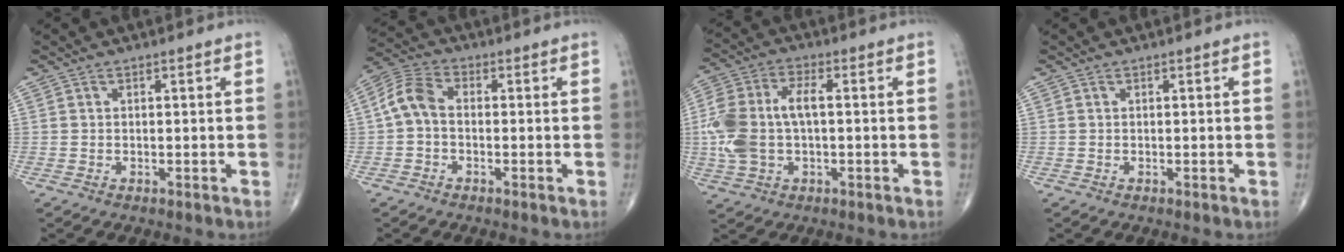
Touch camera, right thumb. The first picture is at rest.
{"total": 6.5, "force": [-0.4, 4.2, 4.9], "torque": [-0.099, 0.022, -0.021]}
{"total": 12.9, "force": [-0.3, 7.1, 10.8], "torque": [-0.248, 0.023, -0.007]}
{"total": 0.0}